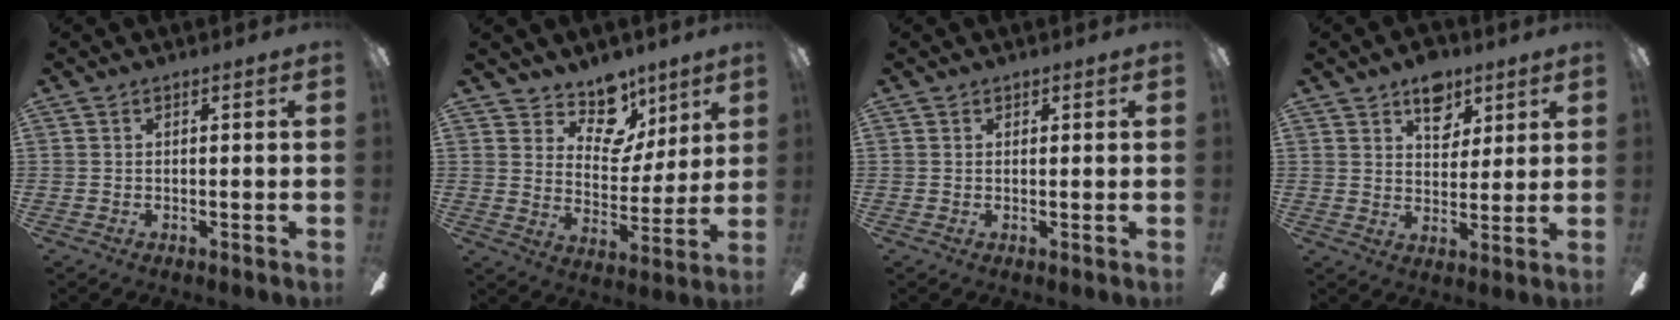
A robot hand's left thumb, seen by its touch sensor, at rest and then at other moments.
{"total": 12.2, "force": [8.9, 7.0, 4.4], "torque": [-0.078, -0.064, 0.169]}
{"total": 0.8, "force": [0.6, 0.5, 0.0], "torque": [0.008, -0.002, 0.010]}
{"total": 8.6, "force": [5.2, 5.5, 4.1], "torque": [-0.039, -0.019, 0.089]}